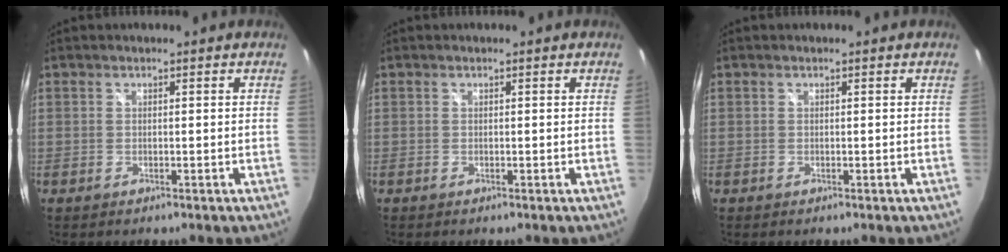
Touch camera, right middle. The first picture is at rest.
{"total": 0.0}
{"total": 0.0}